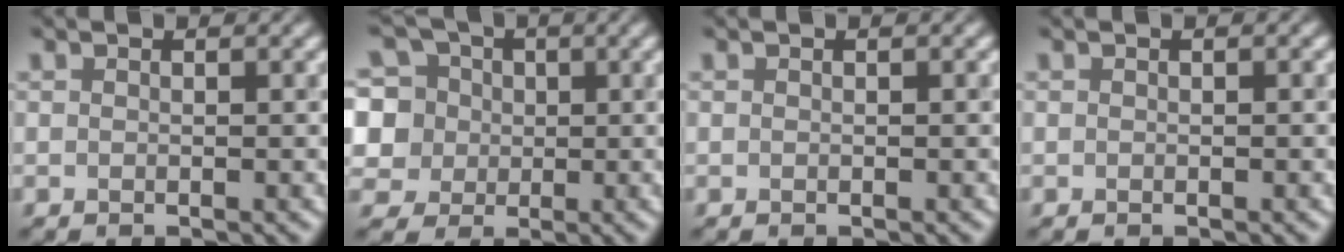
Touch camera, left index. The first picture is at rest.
{"total": 9.3, "force": [2.3, 8.4, 3.3], "torque": [-0.089, 0.039, 0.022]}
{"total": 0.0}
{"total": 0.0}